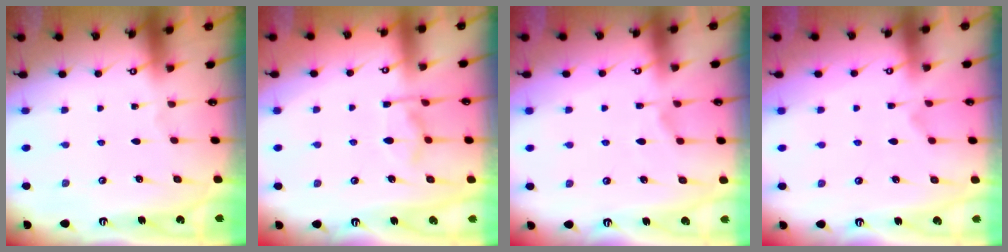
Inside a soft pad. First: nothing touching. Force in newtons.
{"total": 9.0, "press": 9.0, "slide": 1.2}
{"total": 1.6, "press": 0.8, "slide": 1.4}
{"total": 2.3, "press": 2.0, "slide": 1.1}